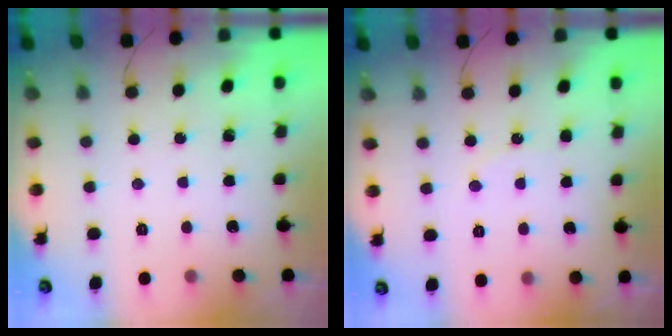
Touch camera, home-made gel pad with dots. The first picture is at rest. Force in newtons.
{"total": 5.3, "press": 5.3, "slide": 0.6}